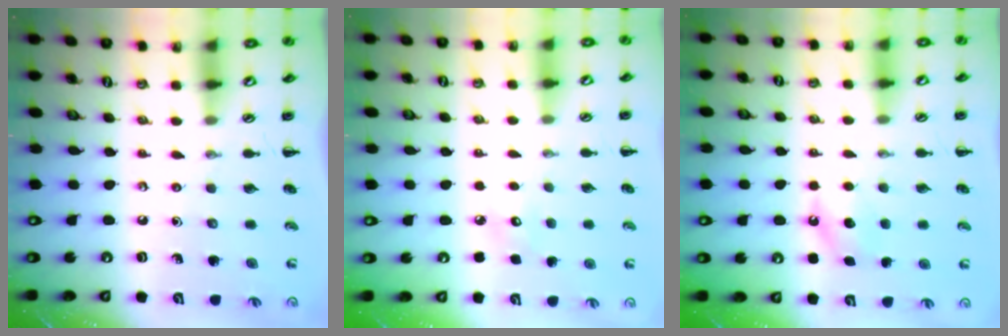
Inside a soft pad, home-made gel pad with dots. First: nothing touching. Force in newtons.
{"total": 4.7, "press": 4.5, "slide": 1.2}
{"total": 7.2, "press": 7.0, "slide": 1.9}